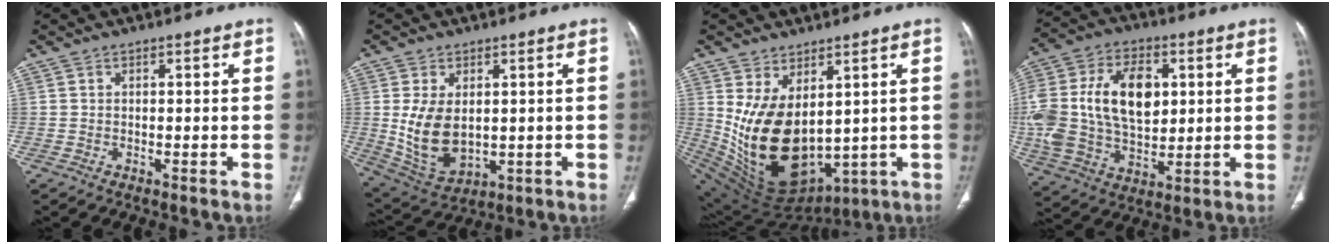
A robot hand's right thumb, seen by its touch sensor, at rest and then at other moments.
{"total": 11.1, "force": [0.6, 7.1, 8.6], "torque": [-0.152, -0.012, 0.036]}
{"total": 18.5, "force": [2.3, 11.2, 14.5], "torque": [-0.249, -0.037, 0.088]}
{"total": 23.7, "force": [3.7, 15.5, 17.6], "torque": [-0.362, 0.007, 0.075]}